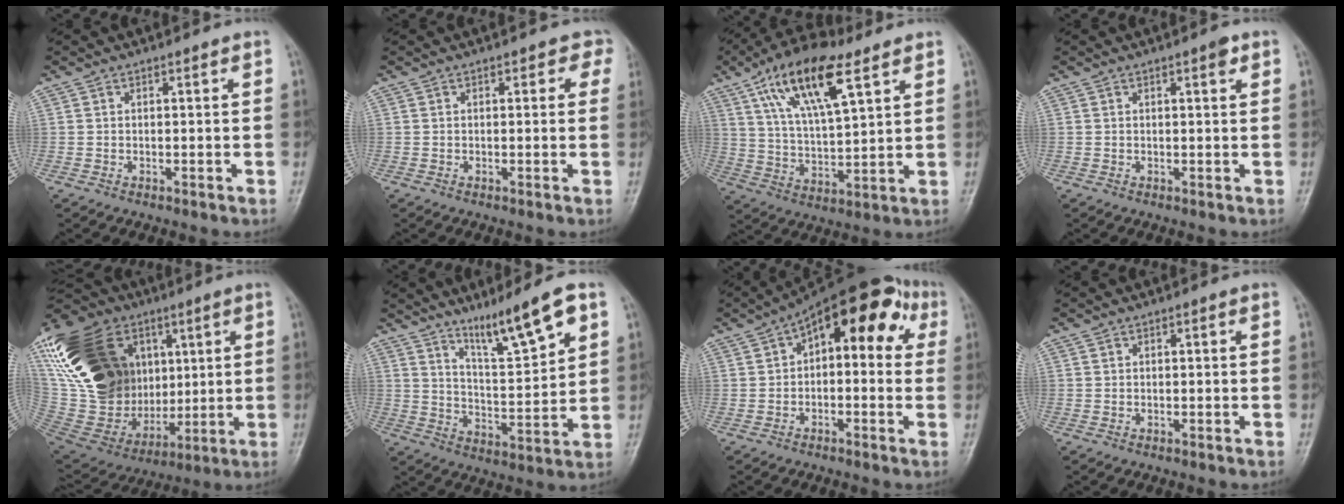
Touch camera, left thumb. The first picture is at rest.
{"total": 2.7, "force": [1.1, 1.8, 1.7], "torque": [0.012, 0.002, 0.003]}
{"total": 16.3, "force": [8.6, 6.0, 12.6], "torque": [-0.207, -0.021, 0.156]}
{"total": 1.3, "force": [0.8, 0.3, 1.0], "torque": [-0.012, -0.003, 0.009]}
{"total": 32.3, "force": [8.2, 23.4, 20.8], "torque": [-0.407, 0.009, 0.167]}
{"total": 12.2, "force": [7.8, 1.5, 9.3], "torque": [-0.149, -0.047, 0.140]}
{"total": 13.3, "force": [3.6, 6.9, 10.8], "torque": [-0.108, 0.044, 0.039]}
{"total": 0.0}